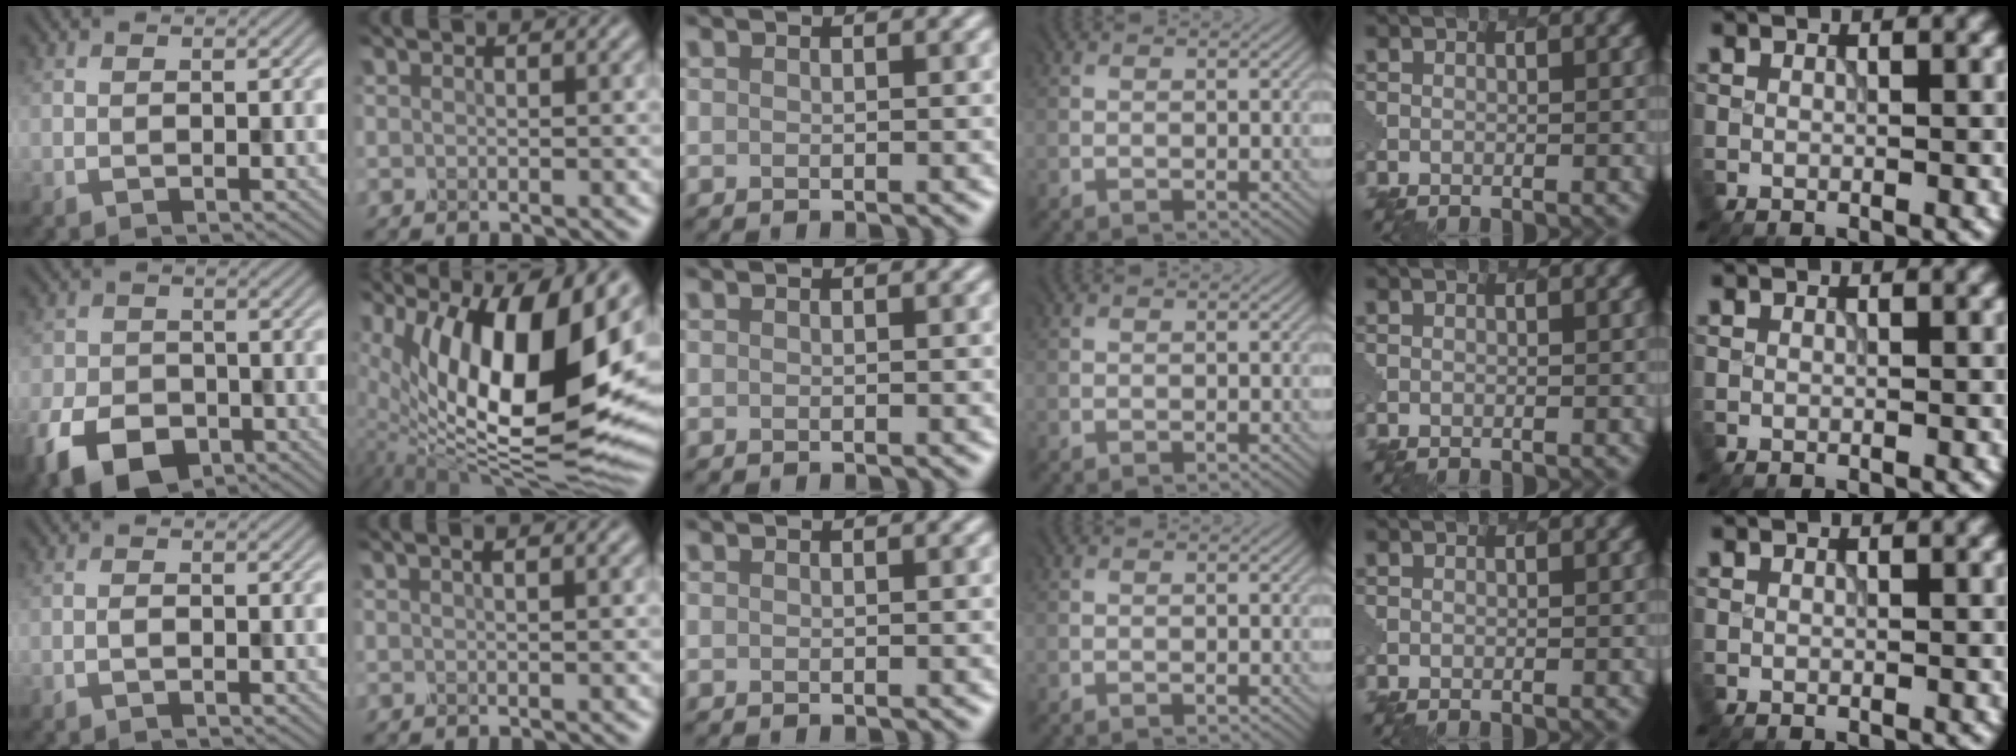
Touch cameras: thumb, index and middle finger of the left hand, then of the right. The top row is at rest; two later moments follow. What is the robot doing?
{"motion": "dispense", "object": "pipette"}